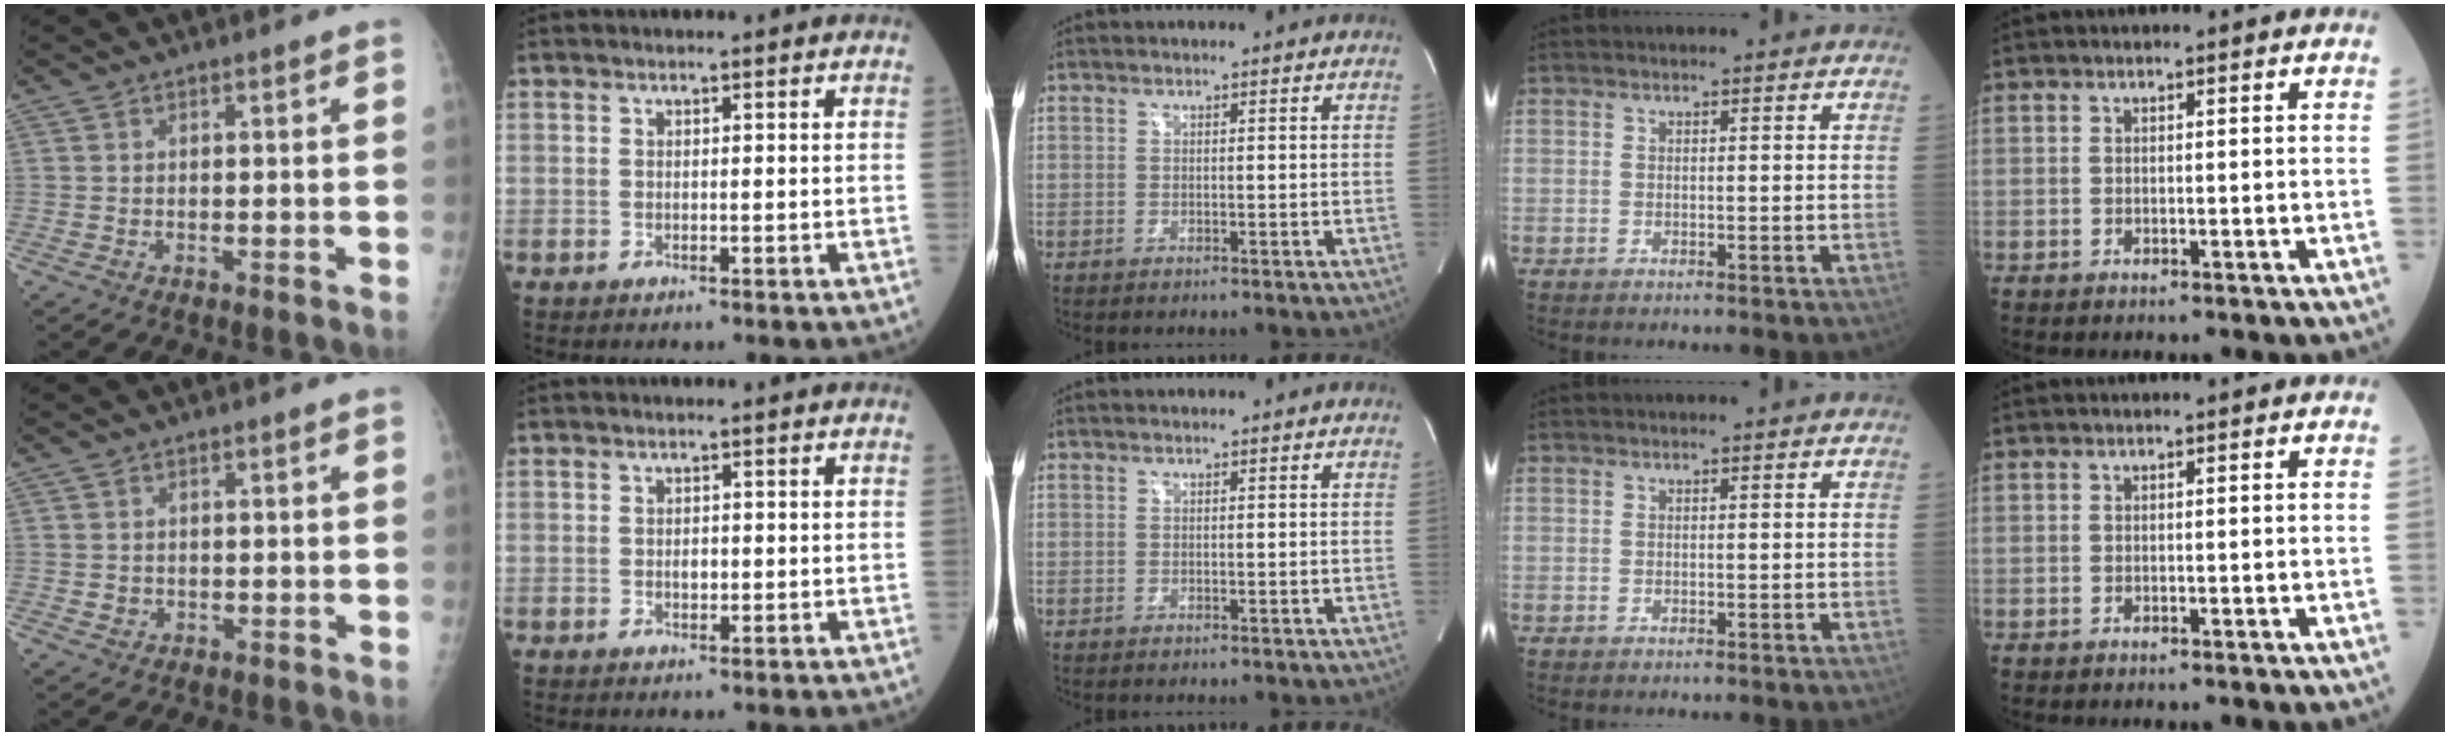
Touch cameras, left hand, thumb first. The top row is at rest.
{"thumb": {"total": 1.2, "force": [-0.1, 1.1, 0.4], "torque": [-0.003, 0.002, 0.001]}, "index": {"total": 1.1, "force": [0.0, 0.7, 0.9], "torque": [-0.016, 0.001, 0.001]}}